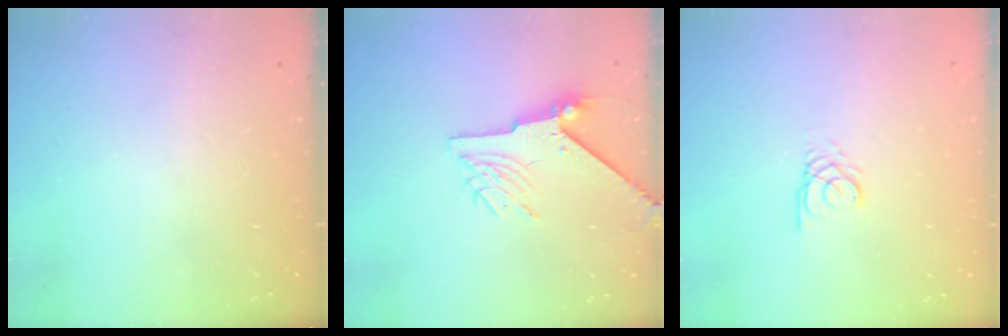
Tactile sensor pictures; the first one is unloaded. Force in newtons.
{"total": 7.2, "press": 7.2, "slide": 1.0}
{"total": 2.7, "press": 2.7, "slide": 0.3}